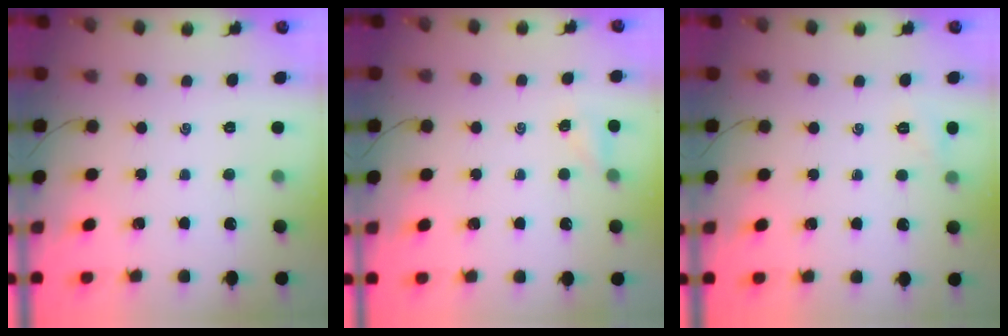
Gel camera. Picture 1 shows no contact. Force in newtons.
{"total": 2.4, "press": 2.3, "slide": 0.9}
{"total": 5.0, "press": 4.8, "slide": 1.4}